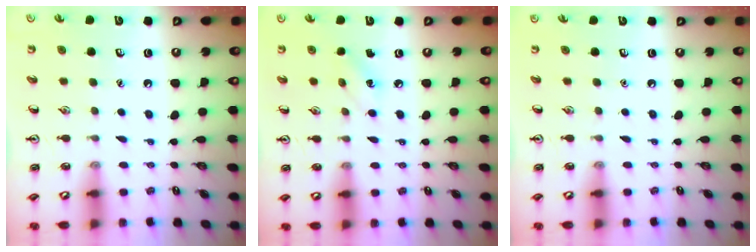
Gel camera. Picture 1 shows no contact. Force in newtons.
{"total": 5.0, "press": 4.7, "slide": 1.7}
{"total": 0.0}